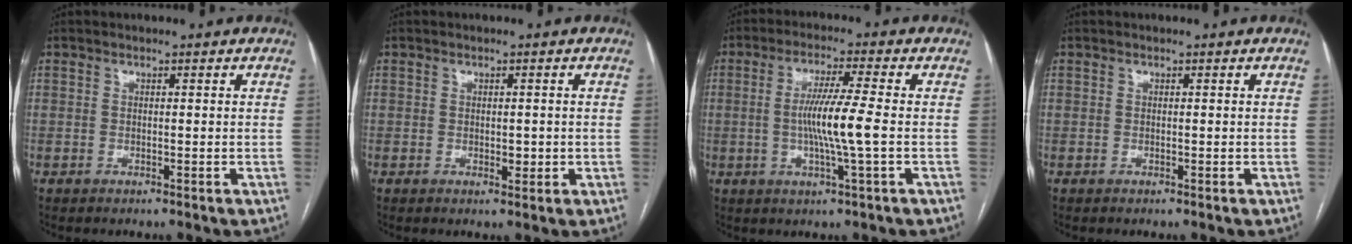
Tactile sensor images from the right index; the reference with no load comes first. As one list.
[{"total": 1.5, "force": [-0.2, 0.9, 1.2], "torque": [-0.015, -0.001, 0.001]}, {"total": 7.9, "force": [-0.7, -0.7, 7.8], "torque": [-0.149, -0.006, -0.013]}, {"total": 0.0}]